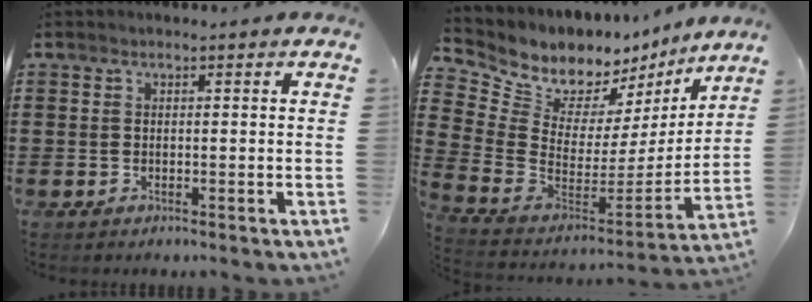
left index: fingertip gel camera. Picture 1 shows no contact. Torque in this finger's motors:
{"motor_torque": [2.14, 0.00, 0.21, 0.01]}